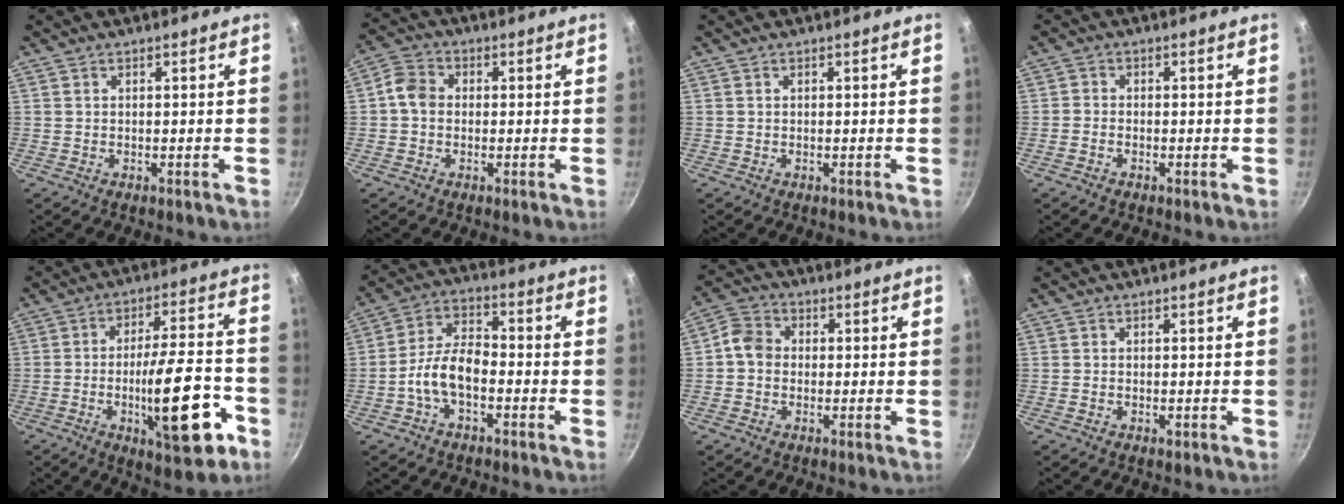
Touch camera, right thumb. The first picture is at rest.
{"total": 5.0, "force": [-0.1, 4.2, 2.8], "torque": [-0.041, 0.014, -0.018]}
{"total": 0.0}
{"total": 1.4, "force": [-1.0, 0.8, 0.5], "torque": [-0.013, 0.012, -0.025]}
{"total": 18.2, "force": [-6.8, 5.6, 16.0], "torque": [-0.213, 0.041, -0.094]}
{"total": 8.6, "force": [-3.2, 4.4, 6.6], "torque": [-0.113, 0.043, -0.067]}
{"total": 5.3, "force": [-0.3, 4.5, 2.7], "torque": [-0.032, 0.014, -0.024]}
{"total": 0.5, "force": [-0.2, 0.3, 0.3], "torque": [-0.006, 0.000, -0.005]}